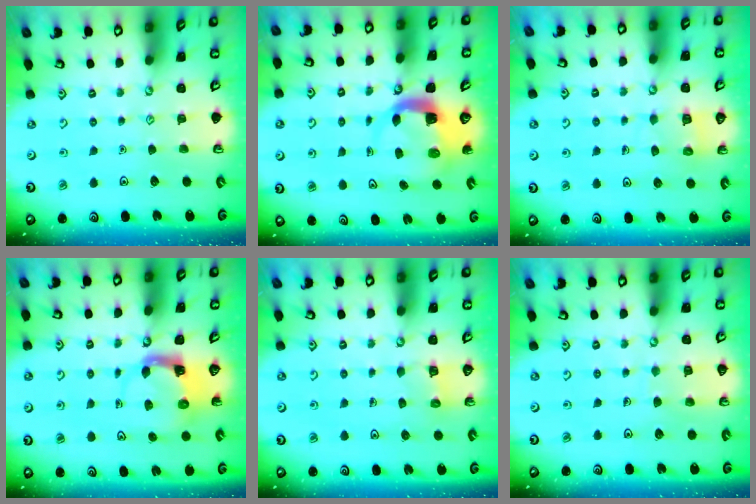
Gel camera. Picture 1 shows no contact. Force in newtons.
{"total": 4.6, "press": 4.5, "slide": 0.5}
{"total": 5.3, "press": 5.3, "slide": 0.5}
{"total": 3.7, "press": 3.7, "slide": 0.7}
{"total": 4.1, "press": 4.1, "slide": 0.1}
{"total": 4.9, "press": 4.9, "slide": 0.3}